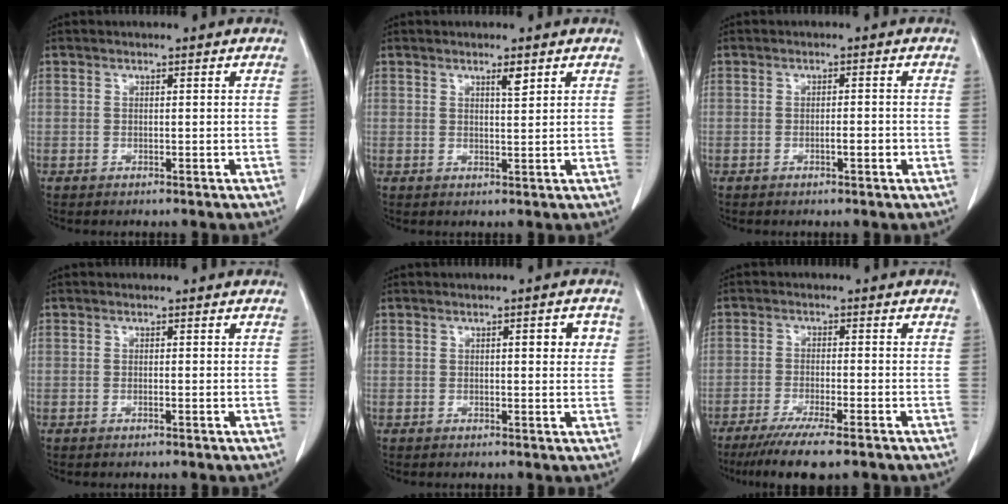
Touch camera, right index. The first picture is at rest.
{"total": 1.8, "force": [1.1, 0.2, 1.4], "torque": [-0.025, -0.004, 0.019]}
{"total": 1.8, "force": [-0.7, 0.4, 1.7], "torque": [-0.029, 0.000, -0.011]}
{"total": 0.0}
{"total": 3.1, "force": [0.9, 0.9, 2.8], "torque": [-0.035, 0.005, 0.009]}
{"total": 8.9, "force": [-6.6, 0.4, 5.9], "torque": [-0.090, -0.019, -0.102]}